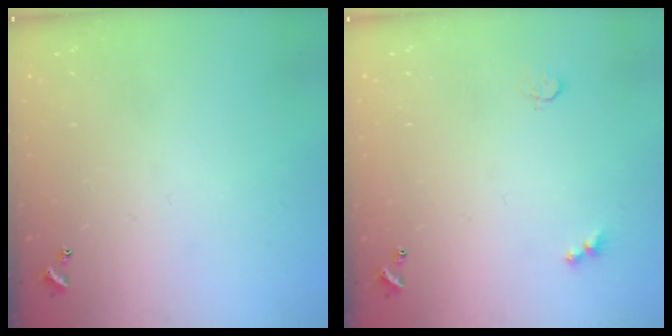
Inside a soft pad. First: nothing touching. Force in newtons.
{"total": 3.9, "press": 3.8, "slide": 0.8}